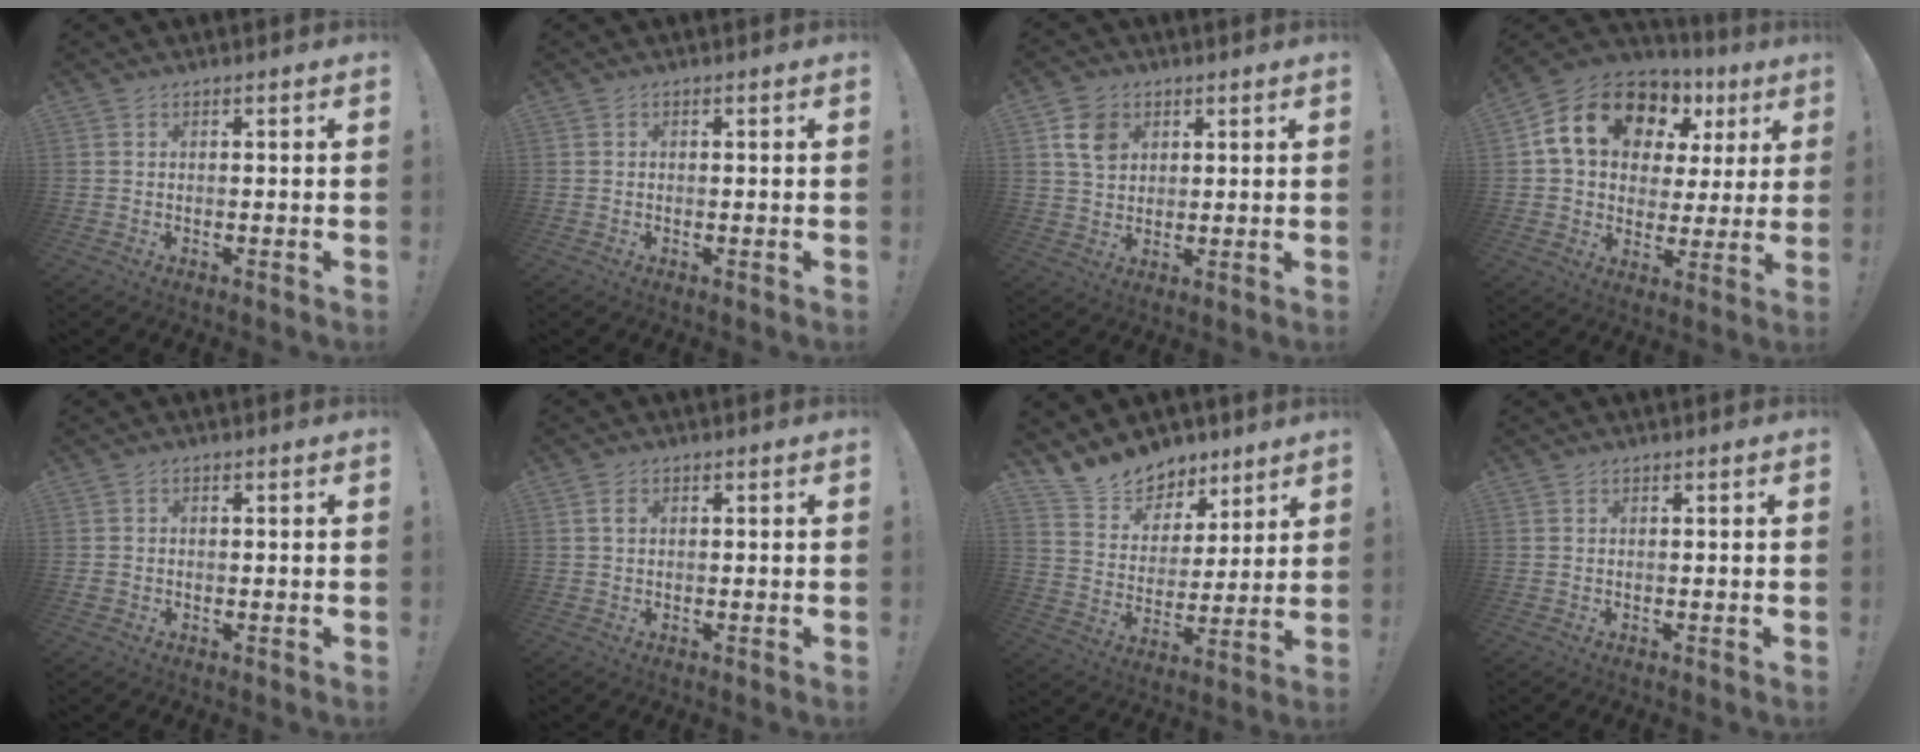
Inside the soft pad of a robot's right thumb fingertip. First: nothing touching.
{"total": 0.0}
{"total": 7.9, "force": [3.2, 6.1, 3.8], "torque": [-0.046, -0.005, 0.062]}
{"total": 18.4, "force": [9.2, 12.2, 10.3], "torque": [-0.172, -0.034, 0.176]}
{"total": 1.2, "force": [-0.4, 1.1, 0.4], "torque": [-0.005, 0.003, -0.007]}
{"total": 1.5, "force": [0.5, 1.0, 0.9], "torque": [-0.013, 0.001, 0.007]}
{"total": 11.7, "force": [9.7, 6.4, 1.3], "torque": [-0.039, -0.081, 0.184]}
{"total": 0.0}